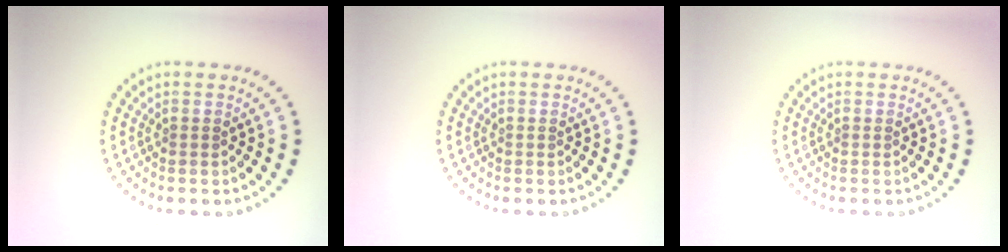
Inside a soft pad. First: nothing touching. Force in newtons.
{"total": 0.0}
{"total": 0.0}